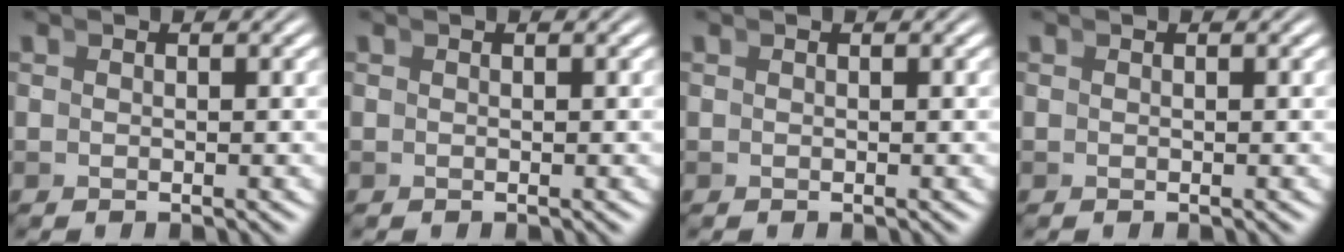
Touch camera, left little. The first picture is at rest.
{"total": 0.0}
{"total": 0.0}
{"total": 0.0}